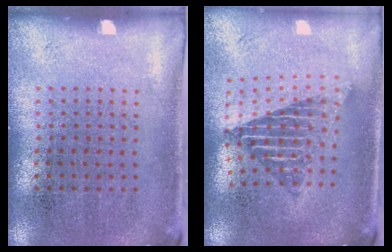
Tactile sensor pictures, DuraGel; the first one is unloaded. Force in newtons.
{"total": 1.8, "press": 1.5, "slide": 1.1}